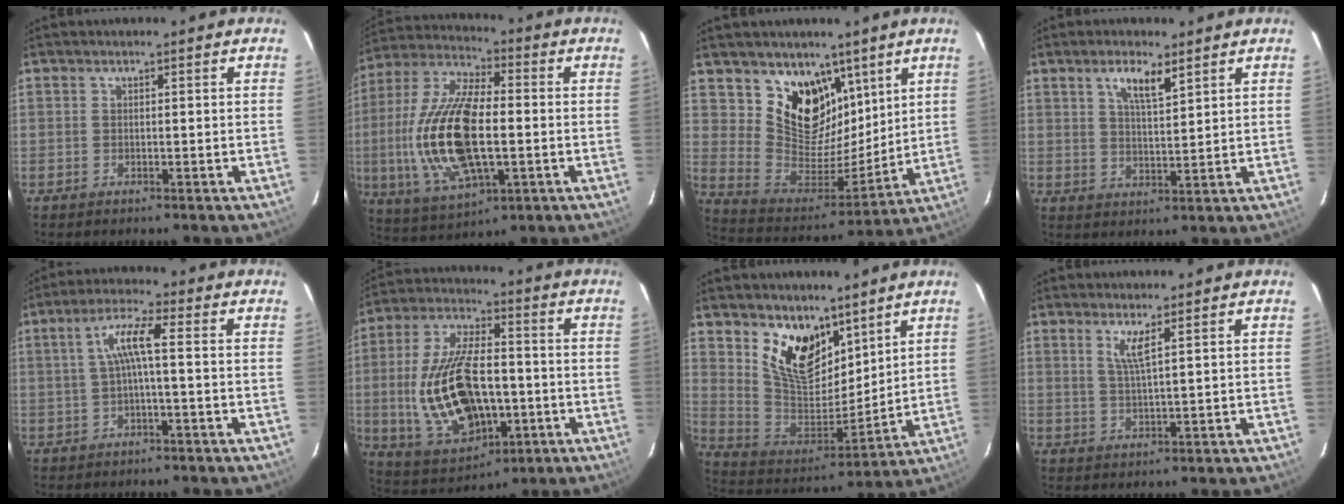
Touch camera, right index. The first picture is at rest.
{"total": 20.8, "force": [-2.5, 9.0, 18.6], "torque": [-0.389, -0.007, -0.041]}
{"total": 15.4, "force": [9.2, 10.8, 5.9], "torque": [-0.119, -0.016, 0.181]}
{"total": 5.3, "force": [3.3, 1.4, 3.9], "torque": [-0.070, 0.000, 0.059]}
{"total": 5.3, "force": [-0.3, 0.3, 5.3], "torque": [-0.108, 0.010, -0.002]}
{"total": 20.3, "force": [-3.1, 10.6, 17.1], "torque": [-0.364, -0.005, -0.031]}
{"total": 14.8, "force": [9.5, 8.3, 7.9], "torque": [-0.157, -0.012, 0.186]}
{"total": 3.2, "force": [1.8, -0.3, 2.6], "torque": [-0.055, -0.007, 0.034]}